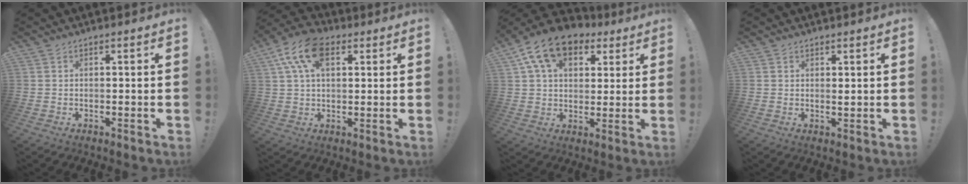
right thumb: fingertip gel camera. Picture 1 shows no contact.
{"total": 13.3, "force": [5.2, 7.8, 9.4], "torque": [-0.171, -0.006, 0.095]}
{"total": 14.7, "force": [6.9, 9.7, 8.5], "torque": [-0.141, -0.024, 0.129]}
{"total": 0.9, "force": [0.6, 0.4, 0.5], "torque": [0.011, -0.010, 0.008]}